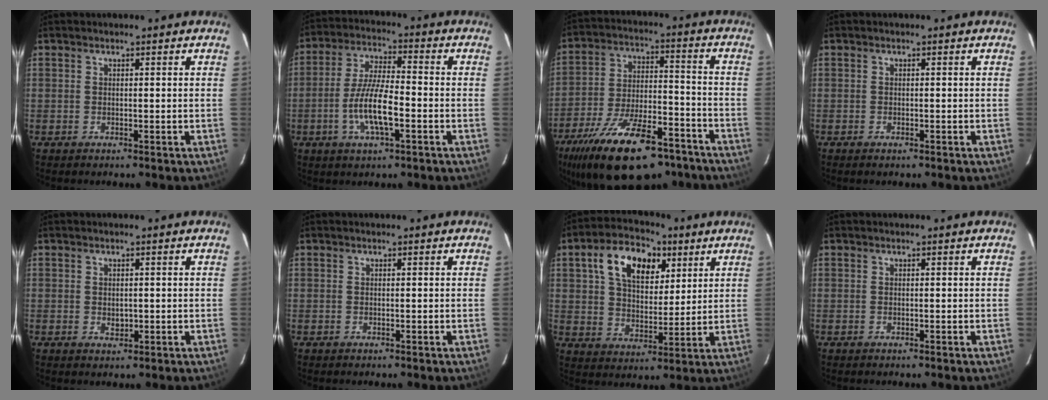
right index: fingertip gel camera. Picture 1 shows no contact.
{"total": 9.9, "force": [-3.3, 2.6, 9.0], "torque": [-0.180, -0.002, -0.061]}
{"total": 24.2, "force": [-17.0, 9.4, 14.4], "torque": [-0.267, -0.024, -0.255]}
{"total": 0.7, "force": [-0.5, 0.3, 0.2], "torque": [-0.004, -0.003, -0.010]}
{"total": 1.8, "force": [-0.1, 1.4, 1.1], "torque": [-0.015, 0.000, 0.001]}
{"total": 0.0}
{"total": 13.7, "force": [6.1, 8.5, 8.9], "torque": [-0.160, 0.026, 0.103]}
{"total": 0.0}